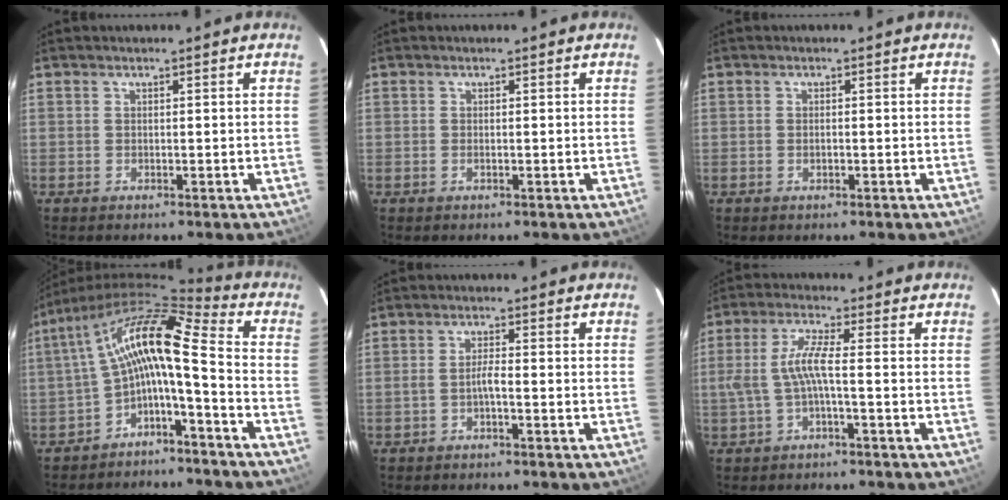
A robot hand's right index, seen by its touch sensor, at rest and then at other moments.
{"total": 0.7, "force": [-0.2, 0.1, 0.7], "torque": [-0.014, 0.001, -0.004]}
{"total": 0.6, "force": [-0.2, 0.4, 0.5], "torque": [-0.010, -0.001, -0.004]}
{"total": 12.4, "force": [-1.5, 2.7, 12.0], "torque": [-0.234, 0.026, -0.038]}
{"total": 2.0, "force": [-1.1, 0.0, 1.6], "torque": [-0.034, 0.004, -0.019]}
{"total": 5.6, "force": [-1.5, 0.3, 5.4], "torque": [-0.122, 0.006, -0.022]}